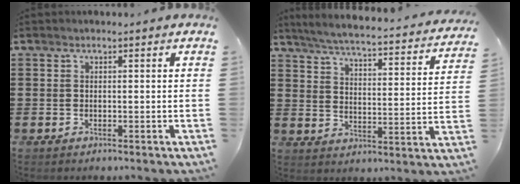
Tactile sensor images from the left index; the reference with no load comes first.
{"total": 4.5, "force": [4.2, -0.3, 1.5], "torque": [-0.052, -0.036, 0.065]}